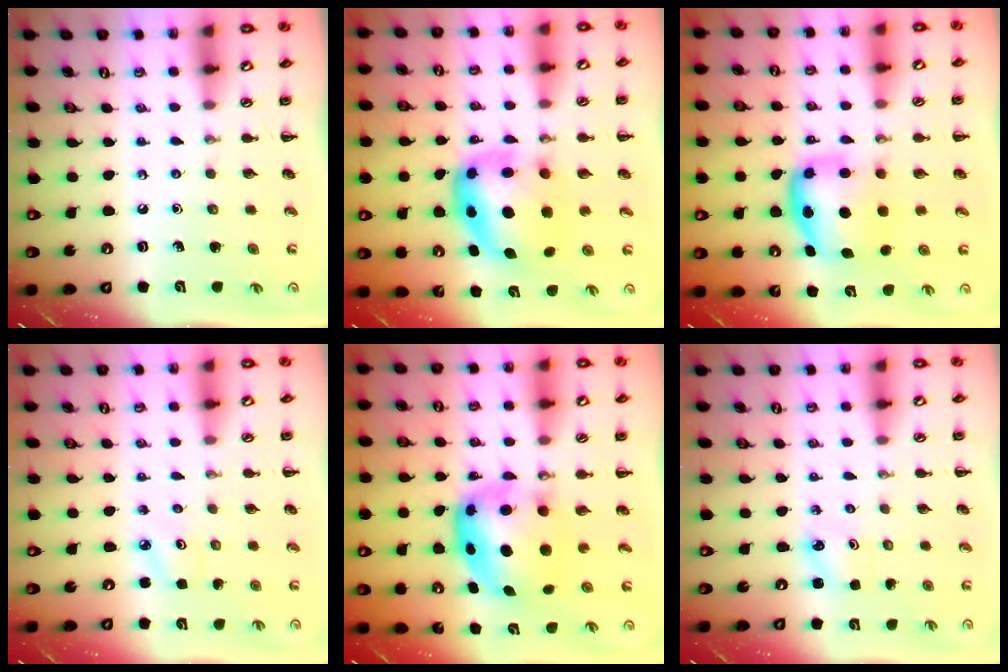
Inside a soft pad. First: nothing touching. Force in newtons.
{"total": 7.8, "press": 7.5, "slide": 2.1}
{"total": 6.7, "press": 6.6, "slide": 1.1}
{"total": 2.3, "press": 2.2, "slide": 0.5}
{"total": 8.5, "press": 8.3, "slide": 2.0}
{"total": 2.0, "press": 2.0, "slide": 0.6}